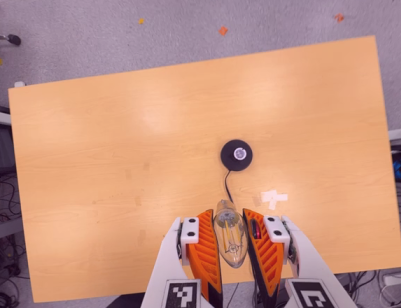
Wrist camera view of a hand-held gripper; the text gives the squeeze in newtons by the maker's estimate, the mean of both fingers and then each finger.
{"total": 18.2, "left": 19.7, "right": 16.8}